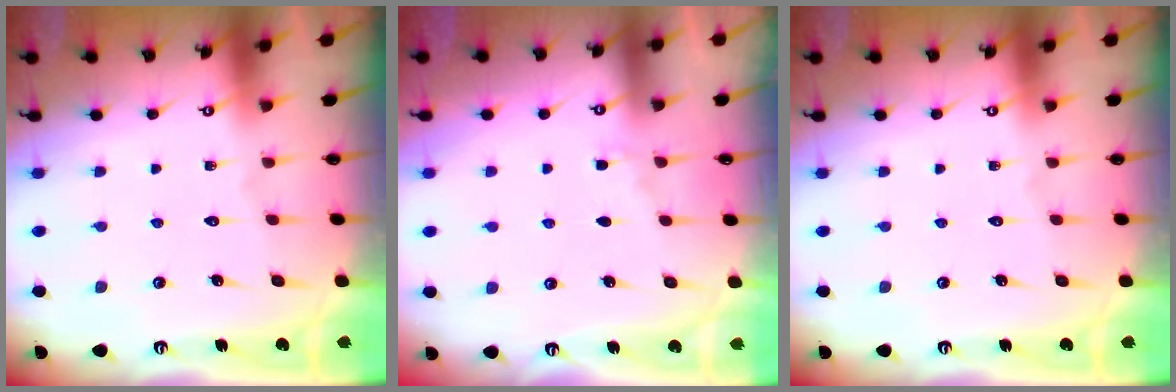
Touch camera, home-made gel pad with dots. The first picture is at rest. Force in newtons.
{"total": 2.8, "press": 2.7, "slide": 0.4}
{"total": 0.0}